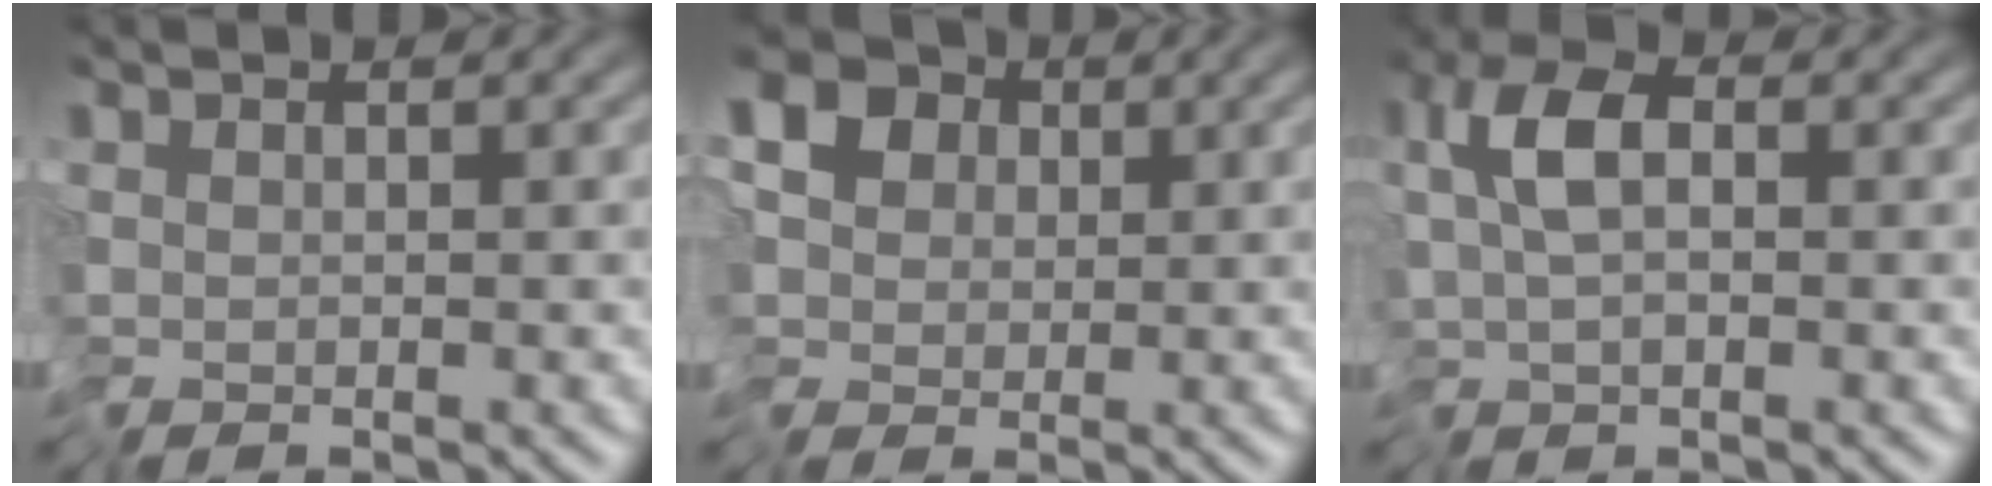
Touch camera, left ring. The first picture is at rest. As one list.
[{"total": 10.2, "force": [2.2, 8.2, 5.7], "torque": [-0.110, 0.015, 0.005]}, {"total": 3.3, "force": [-0.8, 1.5, 2.8], "torque": [-0.048, 0.004, -0.023]}]